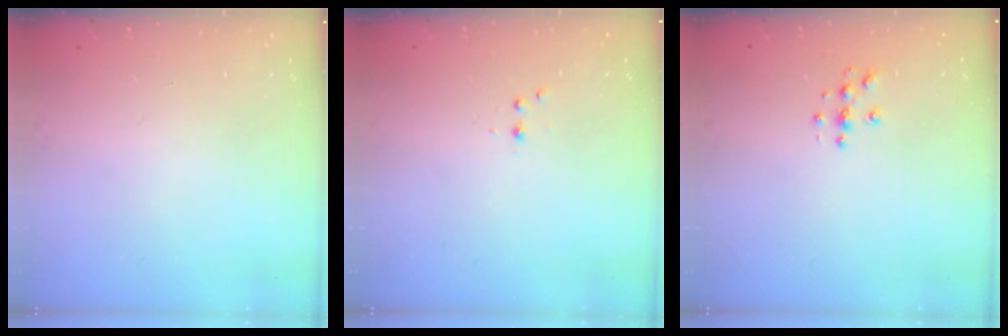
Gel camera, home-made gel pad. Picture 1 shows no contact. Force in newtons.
{"total": 2.3, "press": 2.1, "slide": 0.9}
{"total": 4.3, "press": 4.3, "slide": 0.5}